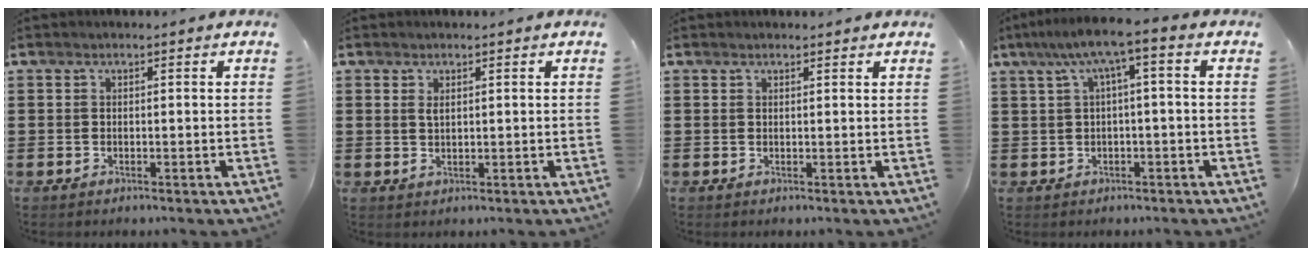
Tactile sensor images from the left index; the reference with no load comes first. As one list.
[{"total": 1.3, "force": [0.5, 0.5, 1.1], "torque": [-0.023, 0.003, 0.009]}, {"total": 0.7, "force": [0.7, 0.2, 0.1], "torque": [-0.005, 0.001, 0.013]}, {"total": 5.1, "force": [0.5, 0.5, 5.1], "torque": [-0.101, 0.002, 0.001]}]